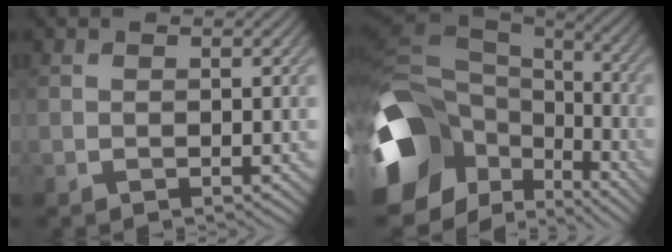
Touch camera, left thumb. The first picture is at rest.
{"total": 18.0, "force": [-6.7, 12.6, 11.0], "torque": [-0.276, -0.028, -0.103]}